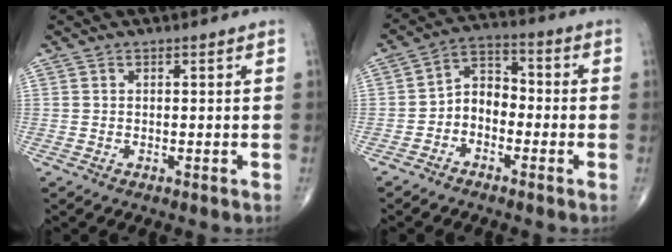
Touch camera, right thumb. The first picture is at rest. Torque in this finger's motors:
{"motor_torque": [-0.10, 0.28, 0.46, 0.02, 0.12]}